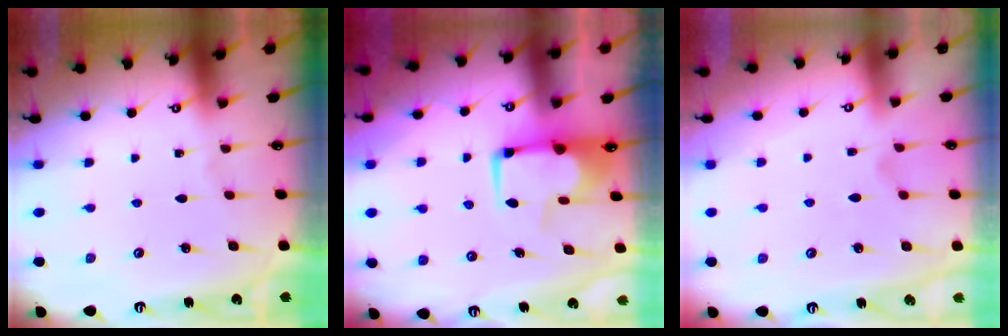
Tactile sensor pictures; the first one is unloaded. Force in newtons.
{"total": 1.7, "press": 1.4, "slide": 0.8}
{"total": 1.2, "press": 0.4, "slide": 1.1}